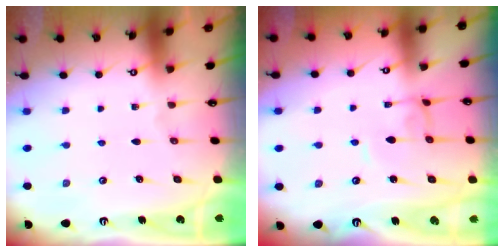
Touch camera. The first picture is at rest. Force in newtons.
{"total": 2.0, "press": 2.0, "slide": 0.1}